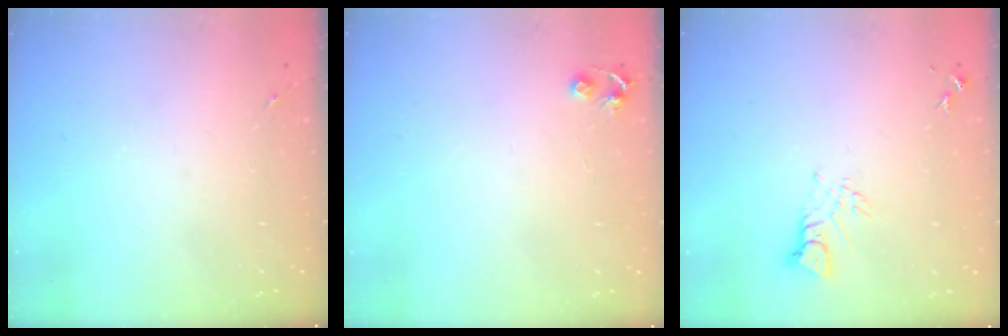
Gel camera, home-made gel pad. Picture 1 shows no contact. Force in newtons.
{"total": 4.8, "press": 4.8, "slide": 0.6}
{"total": 3.7, "press": 3.7, "slide": 0.4}